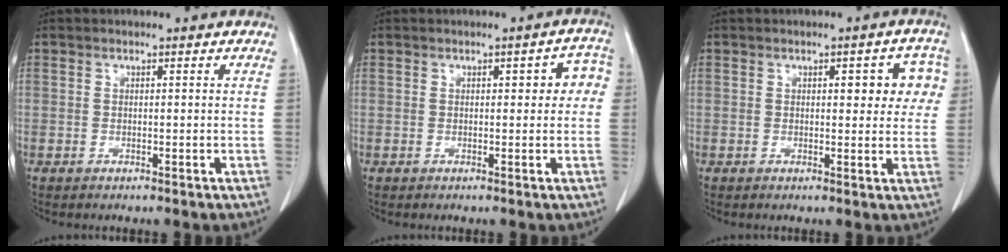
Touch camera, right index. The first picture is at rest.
{"total": 4.3, "force": [0.7, 1.8, 3.8], "torque": [-0.031, 0.021, 0.004]}
{"total": 6.2, "force": [1.7, 2.5, 5.4], "torque": [-0.047, 0.017, 0.016]}